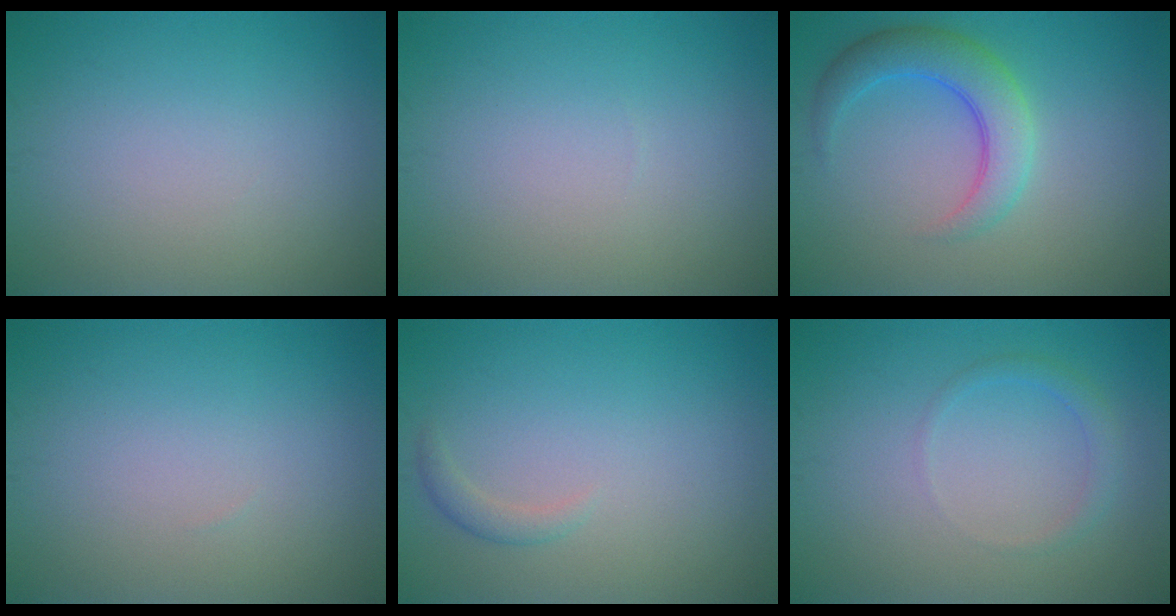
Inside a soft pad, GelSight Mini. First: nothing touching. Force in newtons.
{"total": 0.0}
{"total": 4.6, "press": 4.6, "slide": 0.1}
{"total": 0.0}
{"total": 1.1, "press": 1.1, "slide": 0.1}
{"total": 1.4, "press": 1.4, "slide": 0.1}